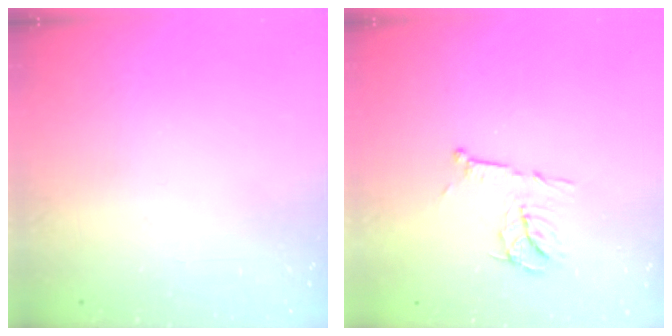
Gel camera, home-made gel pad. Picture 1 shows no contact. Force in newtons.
{"total": 11.7, "press": 11.7, "slide": 0.7}